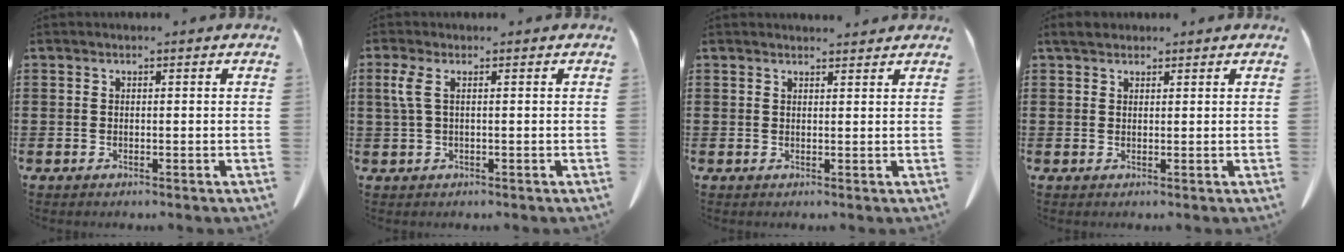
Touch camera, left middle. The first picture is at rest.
{"total": 2.6, "force": [0.2, 0.6, 2.6], "torque": [-0.058, -0.003, 0.001]}
{"total": 1.5, "force": [1.5, 0.2, 0.3], "torque": [-0.010, 0.002, 0.028]}
{"total": 1.9, "force": [1.6, 0.9, 0.7], "torque": [-0.019, 0.007, 0.030]}